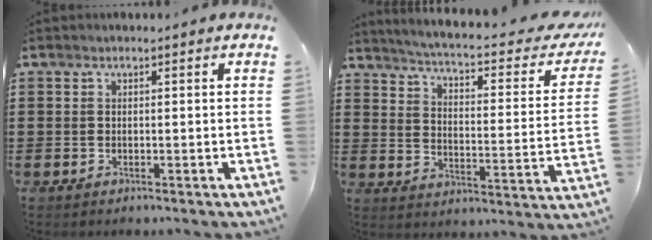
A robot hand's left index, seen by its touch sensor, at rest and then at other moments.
{"total": 3.7, "force": [2.9, -0.6, 2.3], "torque": [-0.061, -0.033, 0.039]}